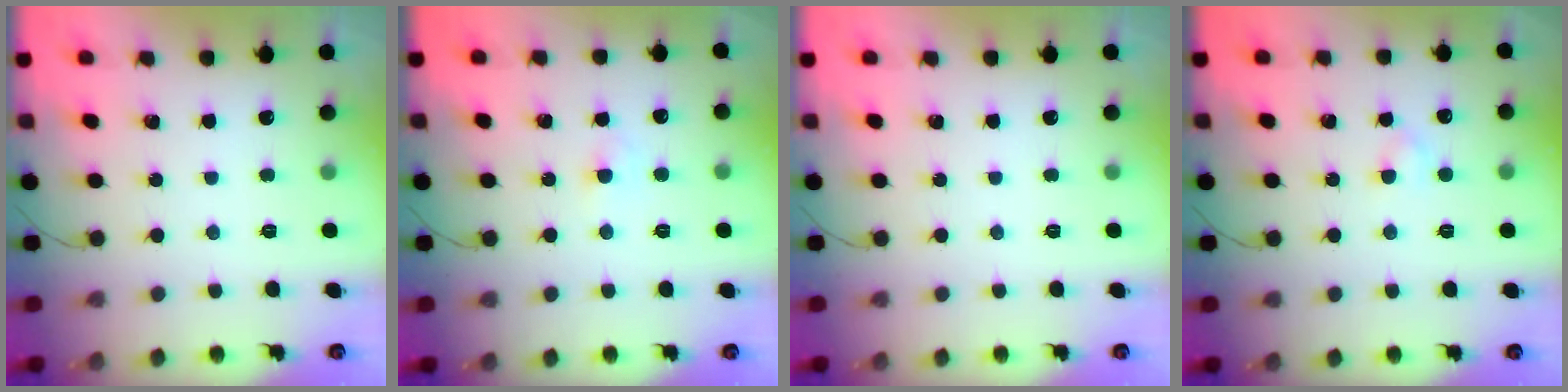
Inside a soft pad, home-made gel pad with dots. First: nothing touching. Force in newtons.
{"total": 2.8, "press": 2.6, "slide": 1.0}
{"total": 0.0}
{"total": 2.3, "press": 2.1, "slide": 1.0}